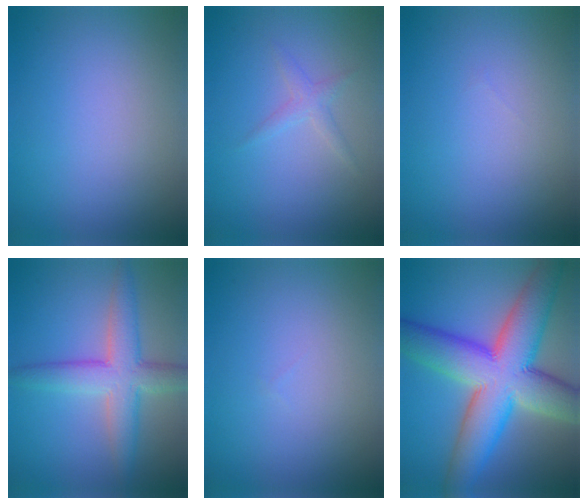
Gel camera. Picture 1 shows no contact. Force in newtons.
{"total": 1.3, "press": 1.3, "slide": 0.0}
{"total": 0.0}
{"total": 5.3, "press": 5.3, "slide": 0.4}
{"total": 0.0}
{"total": 13.3, "press": 13.2, "slide": 0.6}